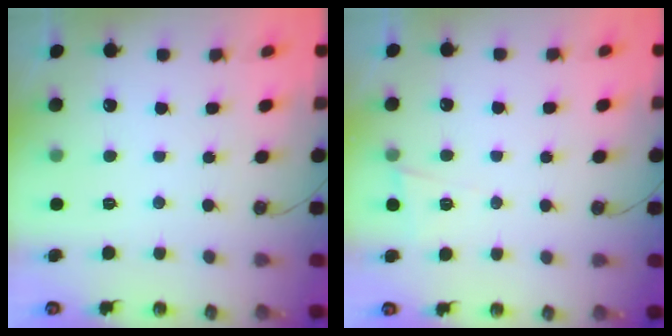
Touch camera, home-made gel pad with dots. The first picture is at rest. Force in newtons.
{"total": 5.0, "press": 4.0, "slide": 2.9}